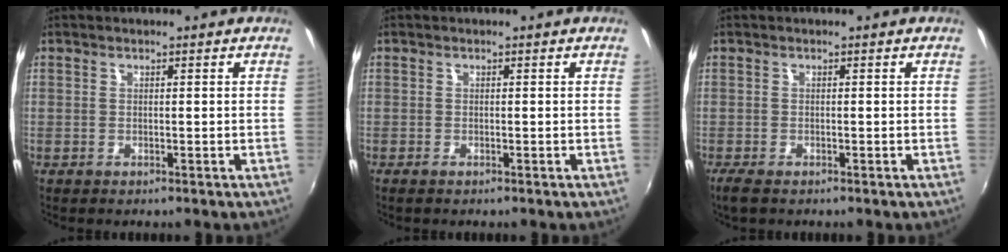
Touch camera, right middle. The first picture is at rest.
{"total": 0.9, "force": [-0.7, 0.2, 0.6], "torque": [-0.011, -0.004, -0.014]}
{"total": 2.5, "force": [-1.8, 0.8, 1.6], "torque": [-0.034, -0.010, -0.033]}